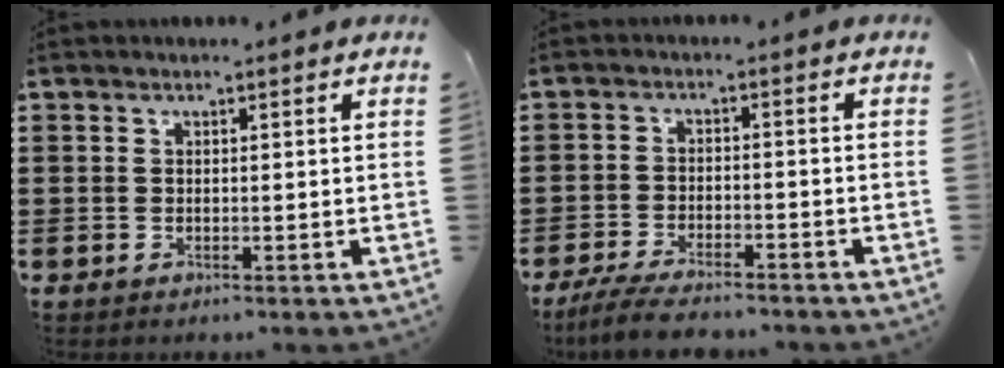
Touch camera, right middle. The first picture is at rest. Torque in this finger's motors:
{"motor_torque": [0.48, -0.21, 0.23, 0.04]}